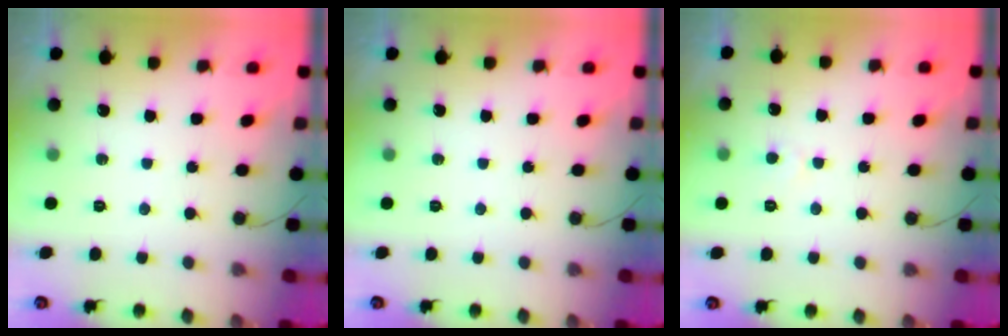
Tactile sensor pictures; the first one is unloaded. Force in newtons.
{"total": 0.0}
{"total": 2.6, "press": 2.6, "slide": 0.2}